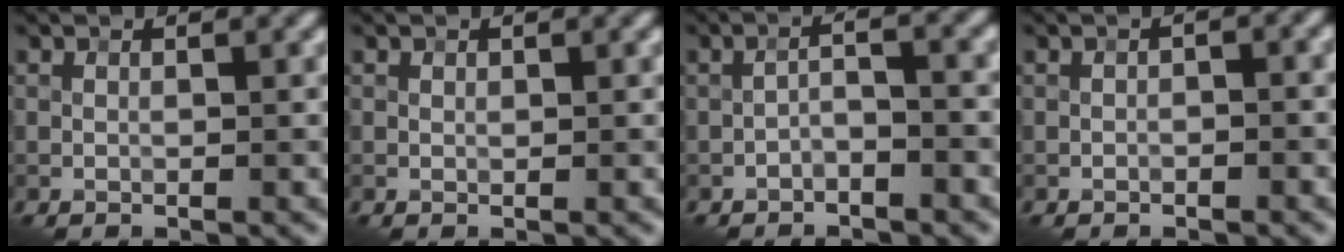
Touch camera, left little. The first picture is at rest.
{"total": 0.0}
{"total": 2.0, "force": [-1.3, 0.4, 1.5], "torque": [-0.030, 0.009, -0.030]}
{"total": 1.0, "force": [-0.5, 0.5, 0.7], "torque": [-0.010, 0.003, -0.007]}